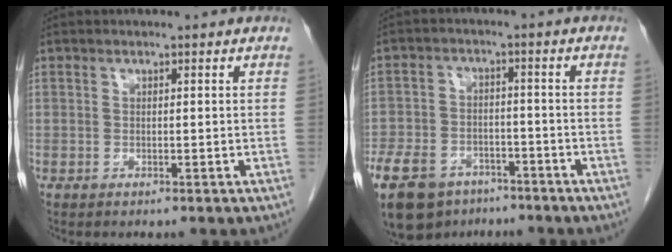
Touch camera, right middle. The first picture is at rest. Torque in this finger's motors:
{"motor_torque": [1.15, -0.99, 0.60, 0.17]}